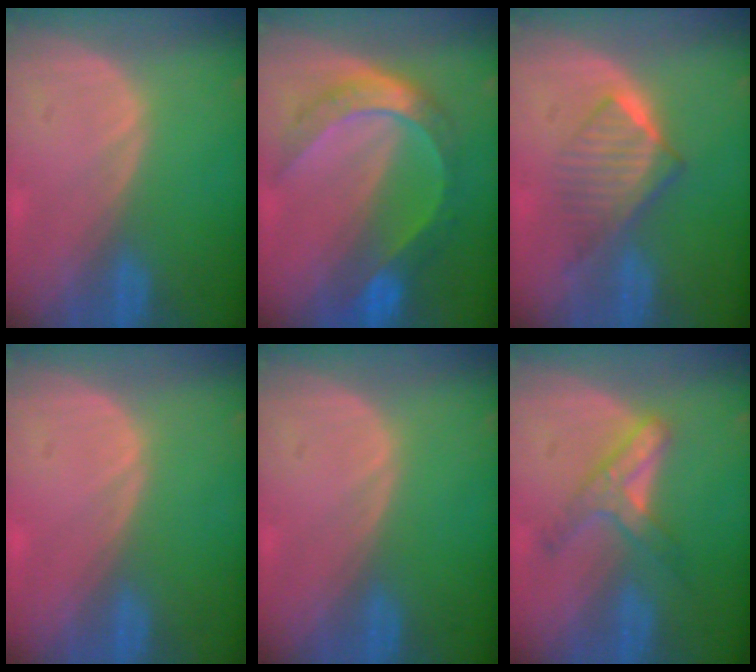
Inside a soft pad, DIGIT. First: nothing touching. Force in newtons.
{"total": 8.4, "press": 8.4, "slide": 0.8}
{"total": 6.5, "press": 5.9, "slide": 2.7}
{"total": 0.5, "press": 0.1, "slide": 0.5}
{"total": 0.0}
{"total": 5.2, "press": 5.2, "slide": 0.9}